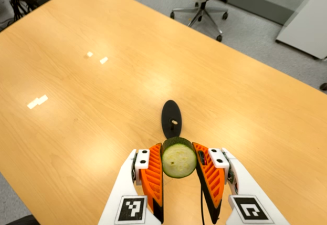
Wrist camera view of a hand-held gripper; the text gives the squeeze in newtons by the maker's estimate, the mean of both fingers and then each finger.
{"total": 11.3, "left": 10.7, "right": 11.9}